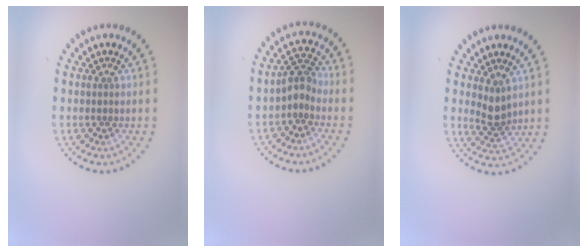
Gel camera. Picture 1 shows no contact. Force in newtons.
{"total": 2.1, "press": 1.7, "slide": 1.2}
{"total": 2.0, "press": 1.6, "slide": 1.2}